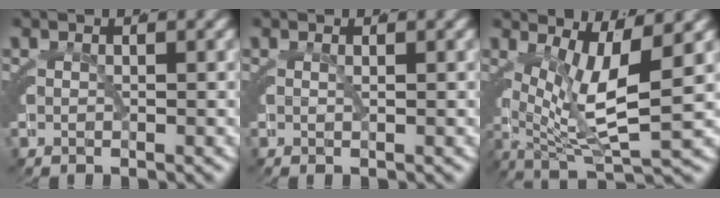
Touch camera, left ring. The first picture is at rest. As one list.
[{"total": 0.6, "force": [0.1, -0.5, 0.3], "torque": [-0.009, -0.005, 0.006]}, {"total": 7.4, "force": [0.3, 2.7, 6.9], "torque": [-0.118, -0.022, 0.017]}]